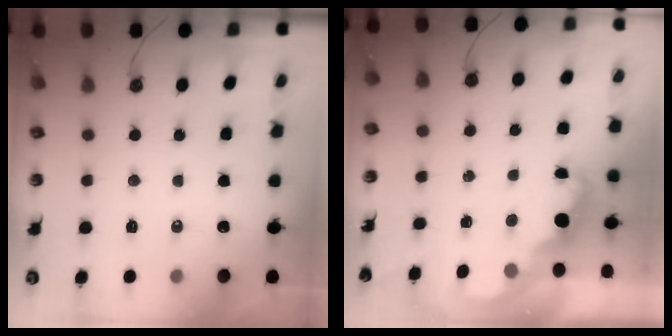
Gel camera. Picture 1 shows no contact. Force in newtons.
{"total": 1.9, "press": 1.9, "slide": 0.6}